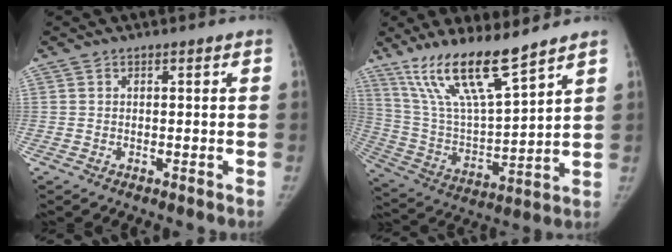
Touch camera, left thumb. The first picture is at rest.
{"total": 16.8, "force": [12.2, 3.1, 11.2], "torque": [-0.193, -0.063, 0.244]}